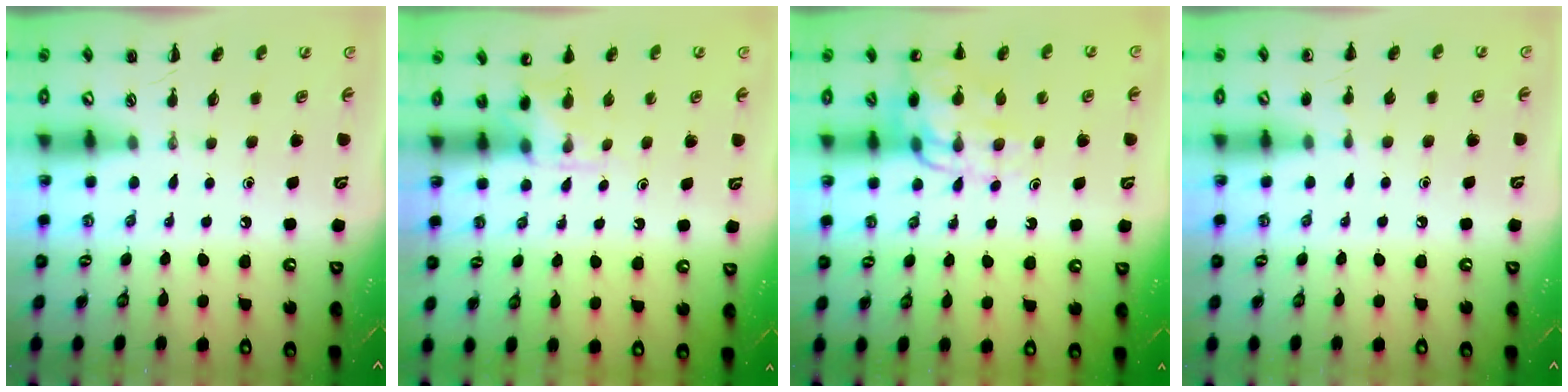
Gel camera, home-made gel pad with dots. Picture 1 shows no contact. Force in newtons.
{"total": 4.4, "press": 4.2, "slide": 1.6}
{"total": 12.1, "press": 11.7, "slide": 2.8}
{"total": 4.7, "press": 4.5, "slide": 1.5}